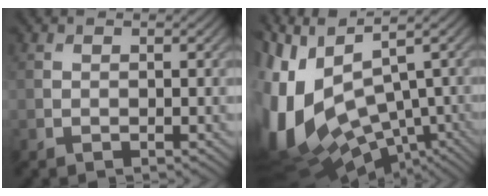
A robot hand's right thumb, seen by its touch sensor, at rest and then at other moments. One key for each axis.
{"total": 17.0, "fx": -0.3, "fy": 9.4, "fz": 14.2, "tx": -0.343, "ty": -0.035, "tz": 0.034}